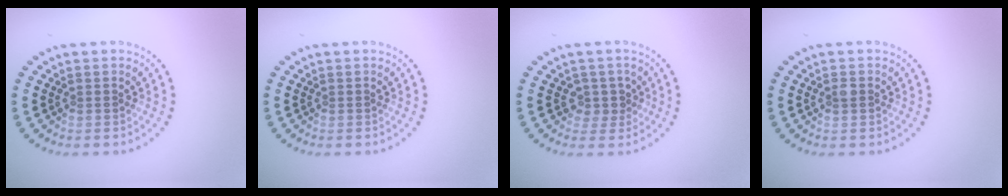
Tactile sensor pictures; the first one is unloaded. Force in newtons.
{"total": 0.0}
{"total": 2.0, "press": 1.6, "slide": 1.2}
{"total": 0.9, "press": 0.9, "slide": 0.1}